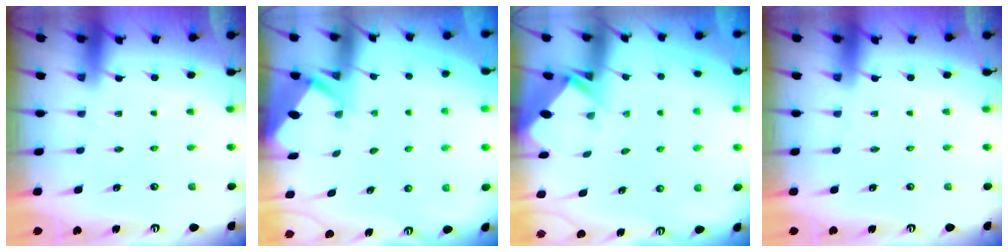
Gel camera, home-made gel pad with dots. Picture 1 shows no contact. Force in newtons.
{"total": 2.7, "press": 2.6, "slide": 0.4}
{"total": 2.7, "press": 2.7, "slide": 0.2}
{"total": 0.0}